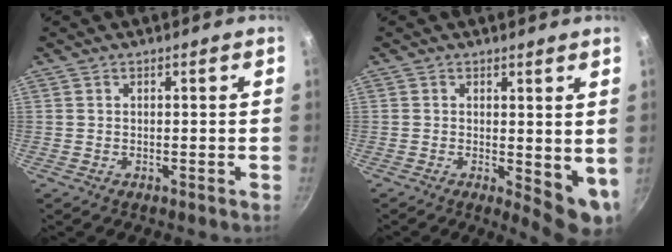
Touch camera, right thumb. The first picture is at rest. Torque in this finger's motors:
{"motor_torque": [0.32, 0.45, 0.14, -0.13, 0.05]}